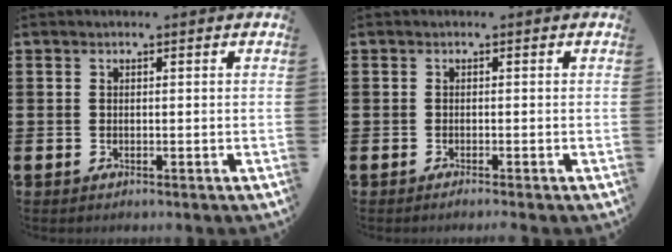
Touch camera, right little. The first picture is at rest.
{"total": 0.5, "force": [-0.4, -0.1, 0.3], "torque": [-0.004, -0.002, -0.008]}